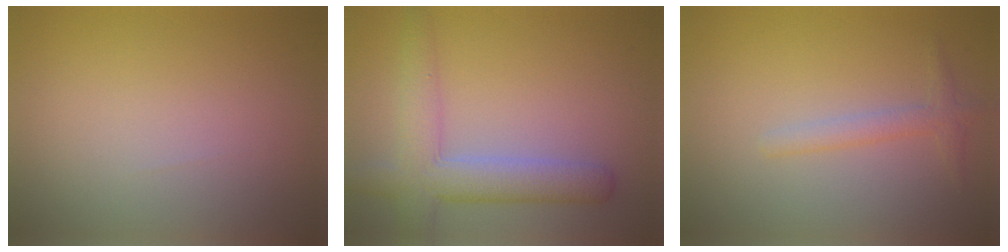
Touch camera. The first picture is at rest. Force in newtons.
{"total": 5.4, "press": 5.4, "slide": 0.3}
{"total": 1.6, "press": 1.6, "slide": 0.1}